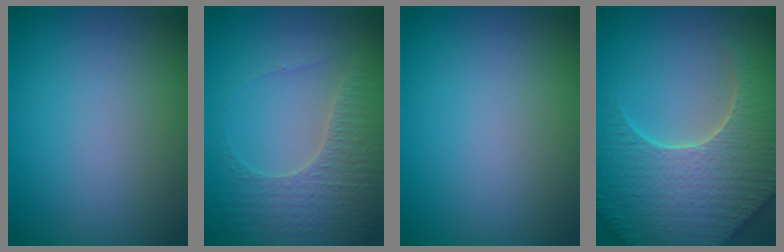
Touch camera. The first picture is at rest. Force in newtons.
{"total": 3.3, "press": 3.2, "slide": 0.8}
{"total": 0.0}
{"total": 7.9, "press": 7.6, "slide": 2.2}